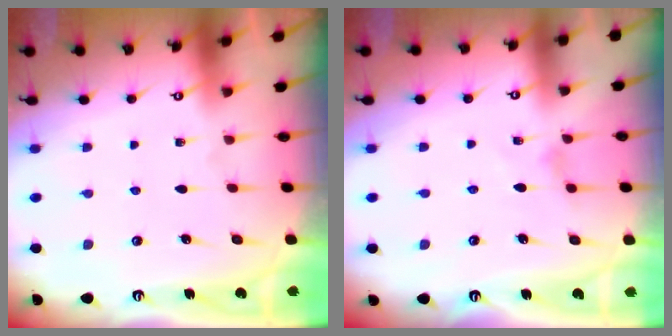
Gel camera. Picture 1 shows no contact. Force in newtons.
{"total": 1.5, "press": 1.5, "slide": 0.3}